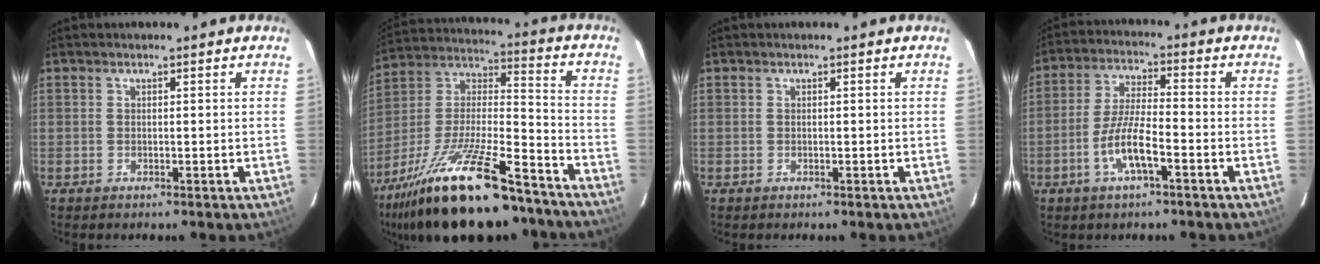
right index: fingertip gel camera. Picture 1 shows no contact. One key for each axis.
{"total": 26.0, "fx": -18.7, "fy": 6.9, "fz": 16.7, "tx": -0.308, "ty": -0.020, "tz": -0.298}
{"total": 0.0}
{"total": 8.0, "fx": -3.8, "fy": 1.7, "fz": 6.8, "tx": -0.142, "ty": -0.001, "tz": -0.070}